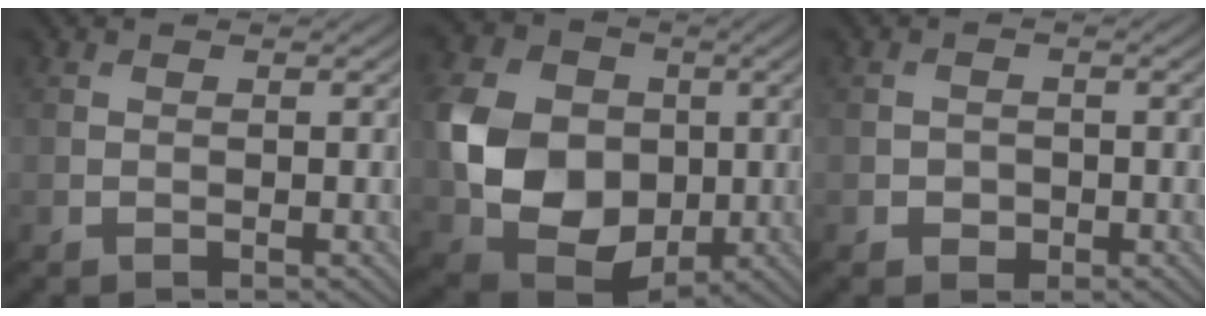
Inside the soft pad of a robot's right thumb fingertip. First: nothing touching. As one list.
[{"total": 13.3, "force": [0.0, 10.6, 8.1], "torque": [-0.199, 0.003, -0.007]}, {"total": 1.2, "force": [-0.4, 1.1, 0.4], "torque": [-0.004, -0.003, -0.009]}]